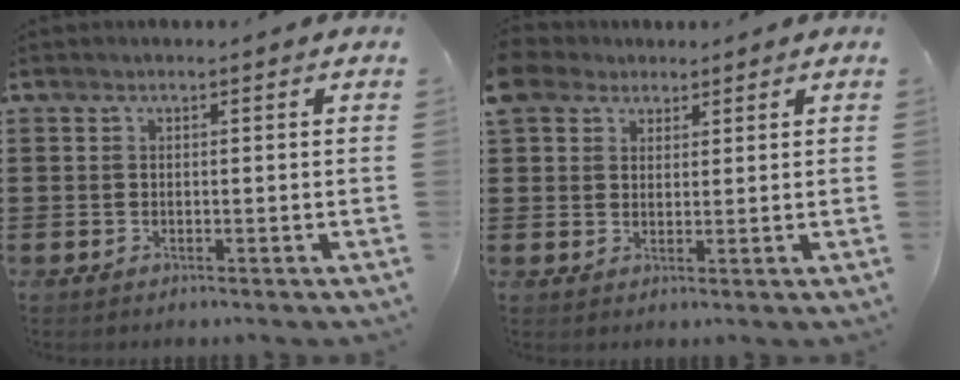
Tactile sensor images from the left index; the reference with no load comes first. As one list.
[{"total": 4.1, "force": [2.7, 3.0, 0.7], "torque": [-0.035, 0.014, 0.050]}]